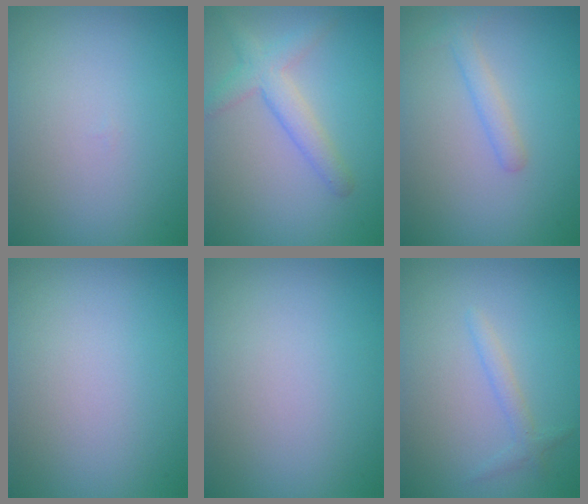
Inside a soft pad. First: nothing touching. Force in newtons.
{"total": 3.2, "press": 3.2, "slide": 0.2}
{"total": 1.6, "press": 1.6, "slide": 0.0}
{"total": 0.0}
{"total": 0.0}
{"total": 1.3, "press": 1.3, "slide": 0.0}